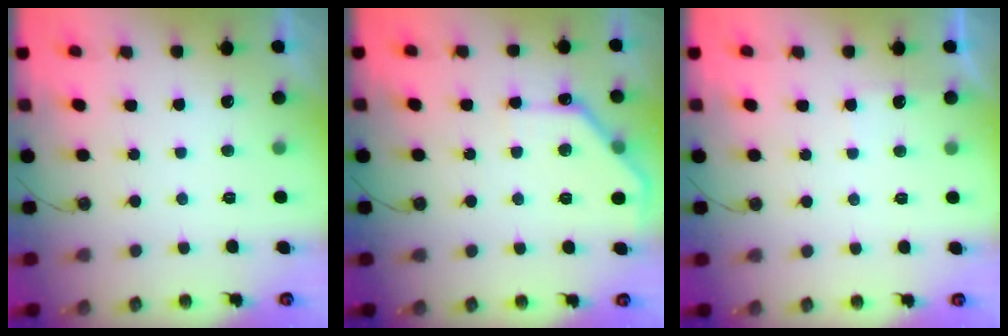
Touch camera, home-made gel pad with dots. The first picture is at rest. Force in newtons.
{"total": 10.5, "press": 10.5, "slide": 0.4}
{"total": 2.4, "press": 2.3, "slide": 0.4}